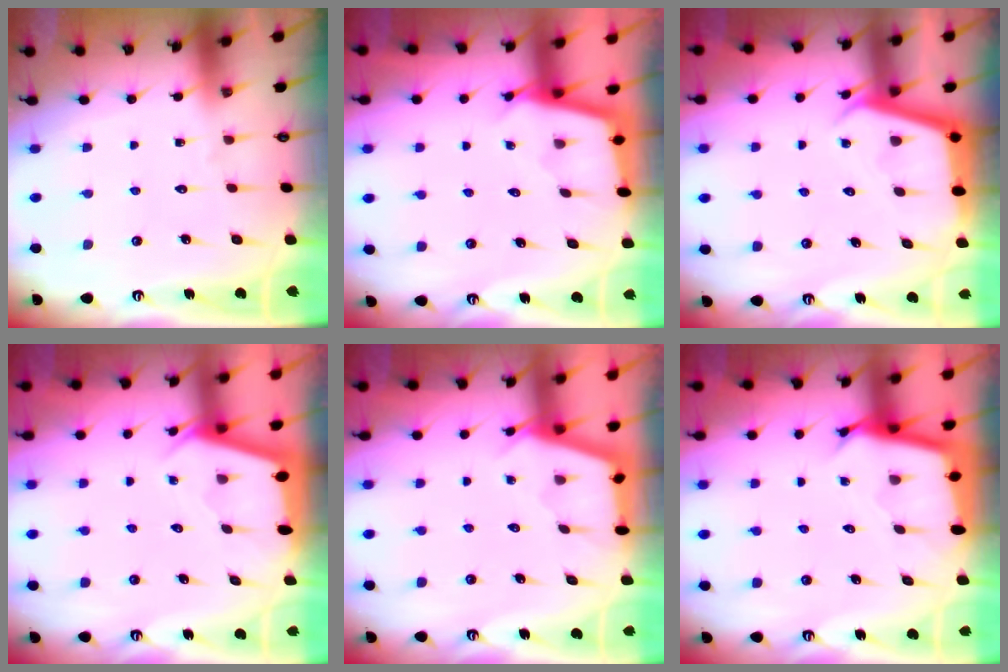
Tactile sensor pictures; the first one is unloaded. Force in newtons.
{"total": 2.3, "press": 2.3, "slide": 0.1}
{"total": 3.9, "press": 3.9, "slide": 0.2}
{"total": 2.3, "press": 2.3, "slide": 0.3}
{"total": 2.8, "press": 2.8, "slide": 0.3}
{"total": 2.7, "press": 2.7, "slide": 0.1}